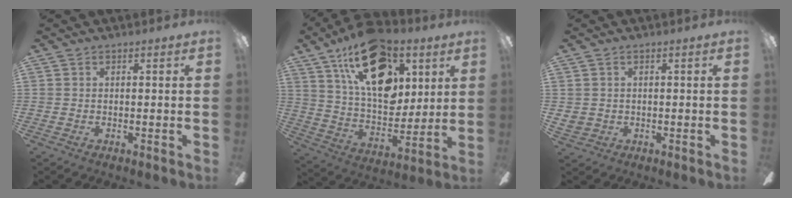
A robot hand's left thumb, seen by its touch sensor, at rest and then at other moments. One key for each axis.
{"total": 24.5, "fx": 11.5, "fy": 14.5, "fz": 16.1, "tx": -0.256, "ty": -0.053, "tz": 0.201}
{"total": 1.9, "fx": 0.2, "fy": 1.8, "fz": 0.5, "tx": -0.009, "ty": 0.003, "tz": 0.003}